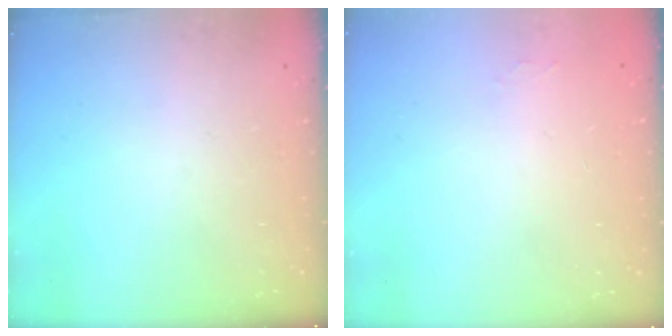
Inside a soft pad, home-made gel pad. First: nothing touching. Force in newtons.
{"total": 1.0, "press": 0.9, "slide": 0.3}